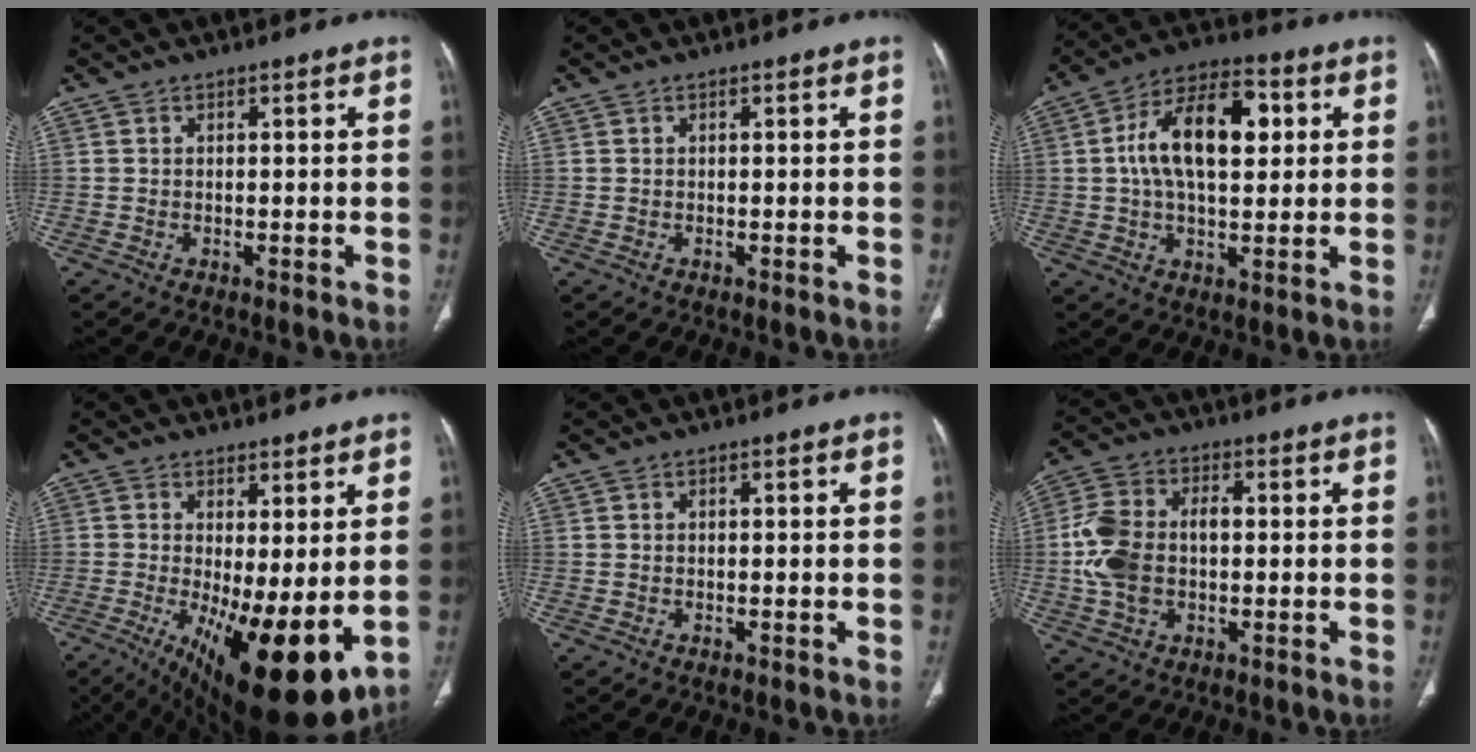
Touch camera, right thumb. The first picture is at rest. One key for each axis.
{"total": 0.0}
{"total": 15.6, "fx": 2.7, "fy": 8.2, "fz": 13.0, "tx": -0.211, "ty": 0.020, "tz": 0.040}
{"total": 16.2, "fx": -2.8, "fy": 5.4, "fz": 15.0, "tx": -0.226, "ty": -0.030, "tz": -0.020}
{"total": 0.0}
{"total": 11.4, "fx": -0.4, "fy": 7.5, "fz": 8.6, "tx": -0.179, "ty": 0.028, "tz": -0.010}